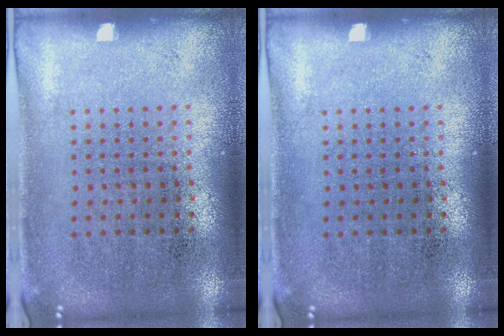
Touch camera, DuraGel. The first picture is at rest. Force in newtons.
{"total": 0.0}